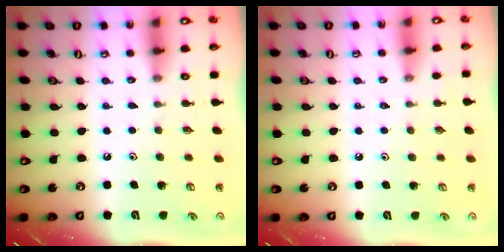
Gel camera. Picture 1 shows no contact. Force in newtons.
{"total": 0.6, "press": 0.6, "slide": 0.2}